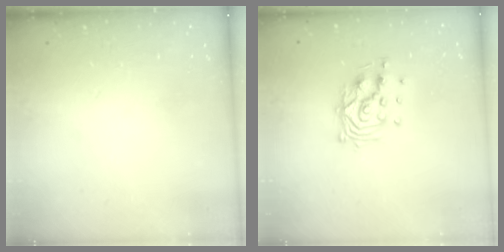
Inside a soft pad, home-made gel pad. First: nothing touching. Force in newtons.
{"total": 10.6, "press": 10.6, "slide": 0.9}